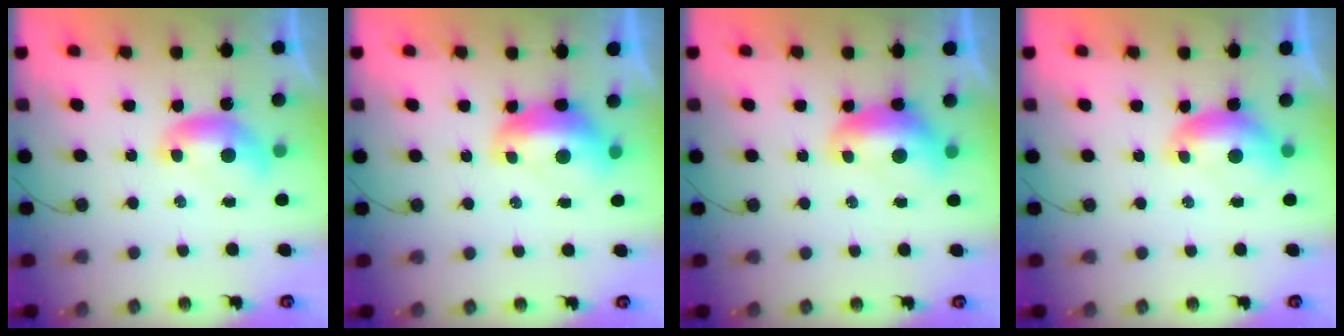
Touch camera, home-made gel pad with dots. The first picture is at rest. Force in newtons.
{"total": 2.8, "press": 2.7, "slide": 0.9}
{"total": 1.6, "press": 1.4, "slide": 0.6}
{"total": 0.6, "press": 0.3, "slide": 0.5}